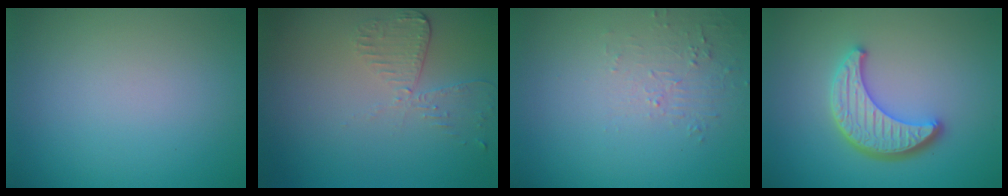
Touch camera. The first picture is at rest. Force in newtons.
{"total": 2.6, "press": 2.3, "slide": 1.1}
{"total": 1.6, "press": 0.4, "slide": 1.6}
{"total": 4.5, "press": 3.8, "slide": 2.5}